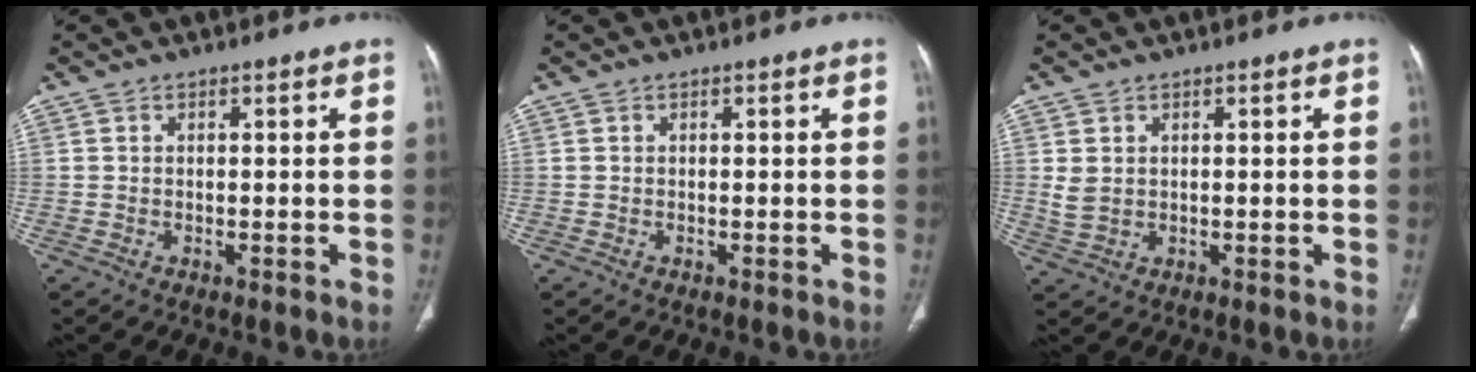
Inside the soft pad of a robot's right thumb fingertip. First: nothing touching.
{"total": 0.0}
{"total": 2.8, "force": [0.9, 2.0, 1.8], "torque": [-0.038, -0.002, 0.025]}